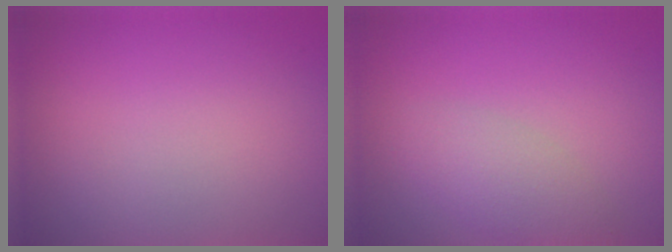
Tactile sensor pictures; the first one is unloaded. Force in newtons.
{"total": 2.9, "press": 2.9, "slide": 0.2}